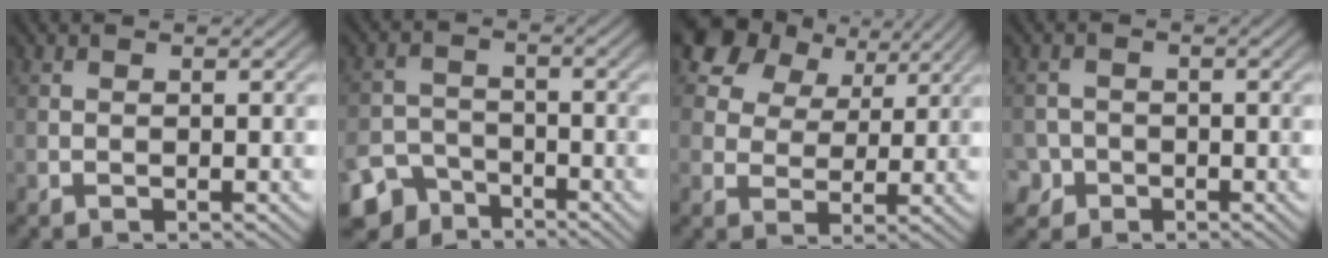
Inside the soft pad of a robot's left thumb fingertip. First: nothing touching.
{"total": 6.7, "force": [-5.1, 4.0, 1.7], "torque": [-0.027, -0.011, -0.092]}
{"total": 10.3, "force": [6.5, 6.5, 4.6], "torque": [-0.111, 0.013, 0.113]}
{"total": 3.2, "force": [-1.7, 2.6, 0.7], "torque": [-0.014, -0.001, -0.037]}